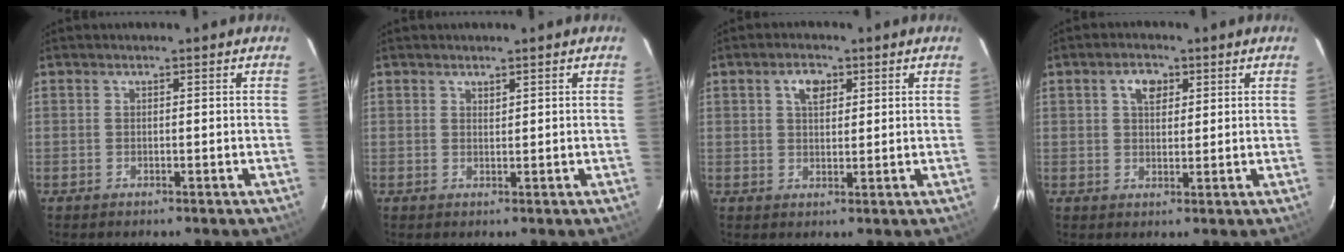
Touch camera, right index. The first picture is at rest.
{"total": 0.8, "force": [0.7, 0.3, 0.2], "torque": [-0.003, 0.001, 0.013]}
{"total": 3.9, "force": [1.7, 2.3, 2.6], "torque": [-0.045, 0.010, 0.030]}
{"total": 4.0, "force": [1.7, 2.5, 2.6], "torque": [-0.041, 0.012, 0.030]}